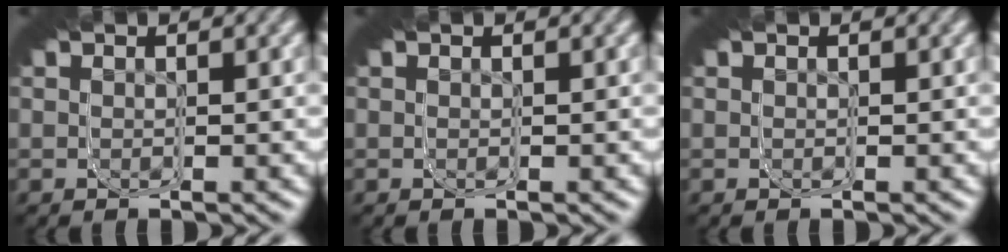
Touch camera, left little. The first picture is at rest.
{"total": 0.0}
{"total": 0.0}